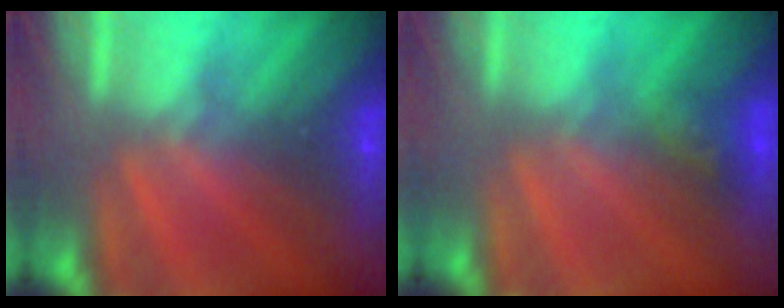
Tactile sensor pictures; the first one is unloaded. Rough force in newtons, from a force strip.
{"total": 3.1}